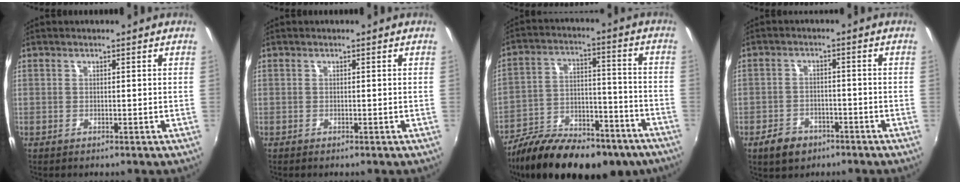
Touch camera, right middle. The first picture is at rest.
{"total": 0.0}
{"total": 26.1, "force": [-18.9, 11.2, 14.1], "torque": [-0.255, -0.005, -0.269]}
{"total": 6.1, "force": [-4.1, 3.8, 2.4], "torque": [-0.070, 0.004, -0.061]}